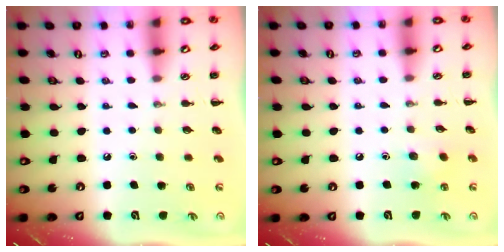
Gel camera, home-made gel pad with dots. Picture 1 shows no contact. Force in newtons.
{"total": 6.0, "press": 5.9, "slide": 1.5}